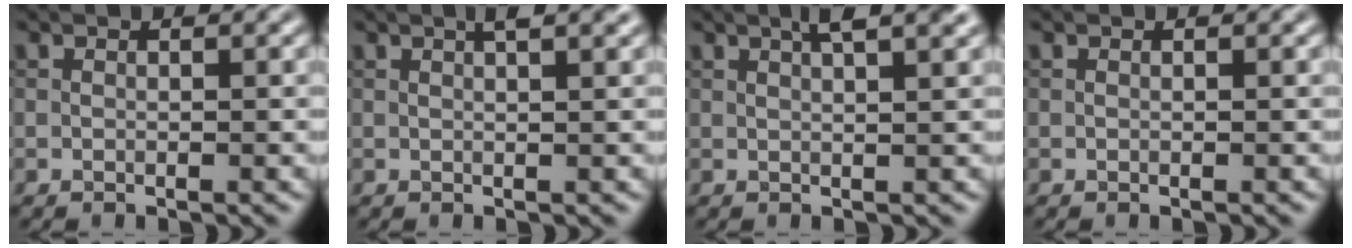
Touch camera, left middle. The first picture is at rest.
{"total": 2.7, "force": [1.4, 0.8, 2.1], "torque": [-0.013, 0.009, 0.007]}
{"total": 4.4, "force": [2.4, 1.4, 3.4], "torque": [-0.027, 0.022, 0.012]}
{"total": 0.0}